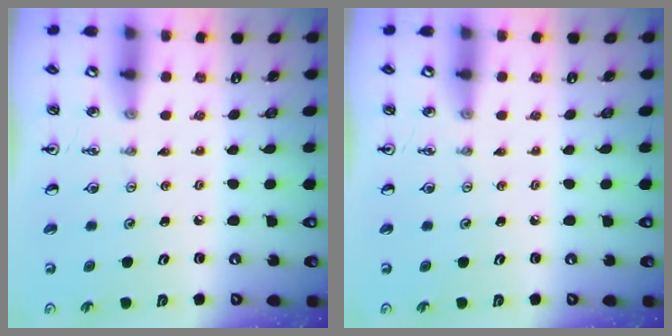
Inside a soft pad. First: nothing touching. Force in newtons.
{"total": 0.0}